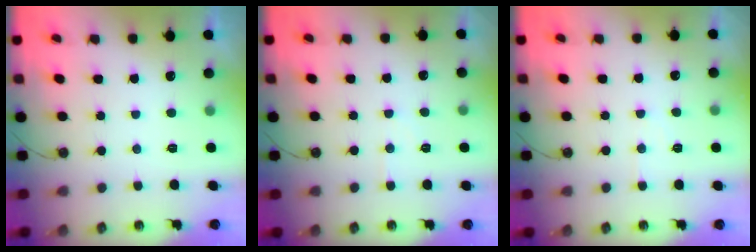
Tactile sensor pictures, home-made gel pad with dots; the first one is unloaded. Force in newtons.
{"total": 3.7, "press": 3.6, "slide": 0.5}
{"total": 4.7, "press": 4.7, "slide": 0.6}